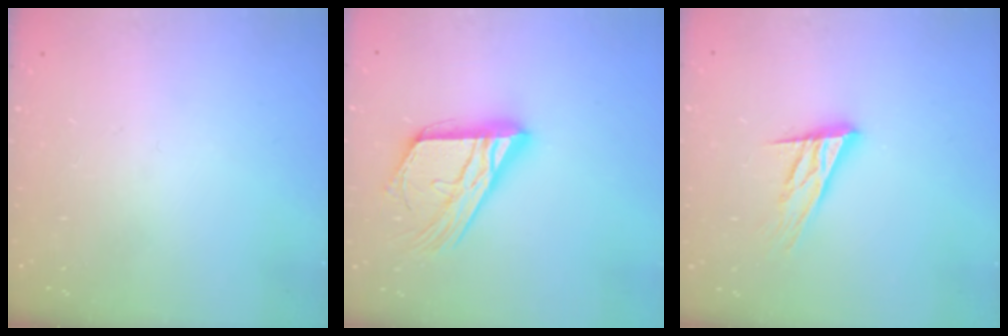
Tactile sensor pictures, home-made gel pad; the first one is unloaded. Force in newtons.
{"total": 18.7, "press": 18.6, "slide": 1.8}
{"total": 15.2, "press": 15.0, "slide": 2.7}